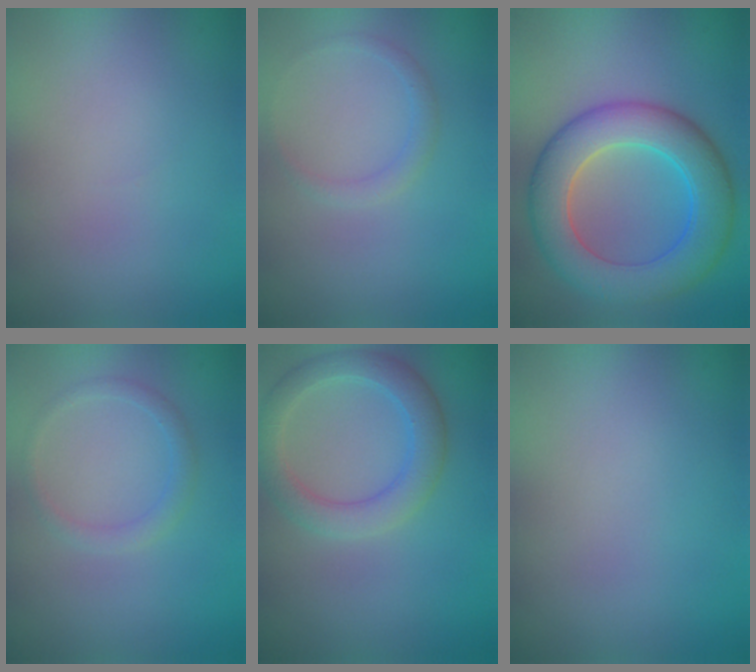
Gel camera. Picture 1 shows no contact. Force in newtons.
{"total": 1.1, "press": 1.1, "slide": 0.1}
{"total": 8.0, "press": 8.0, "slide": 0.1}
{"total": 1.4, "press": 1.4, "slide": 0.1}
{"total": 3.8, "press": 3.8, "slide": 0.1}
{"total": 0.0}